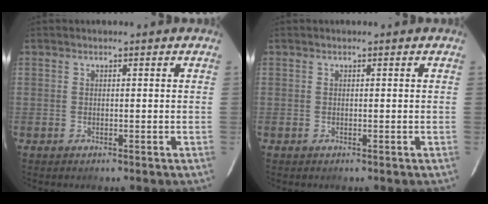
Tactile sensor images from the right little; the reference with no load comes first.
{"total": 0.0}